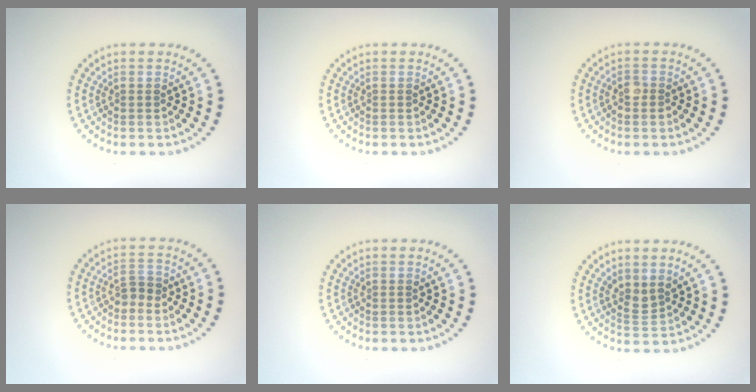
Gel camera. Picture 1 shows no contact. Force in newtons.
{"total": 0.0}
{"total": 1.0, "press": 0.9, "slide": 0.5}
{"total": 1.2, "press": 1.0, "slide": 0.5}
{"total": 0.0}
{"total": 1.8, "press": 1.4, "slide": 1.2}